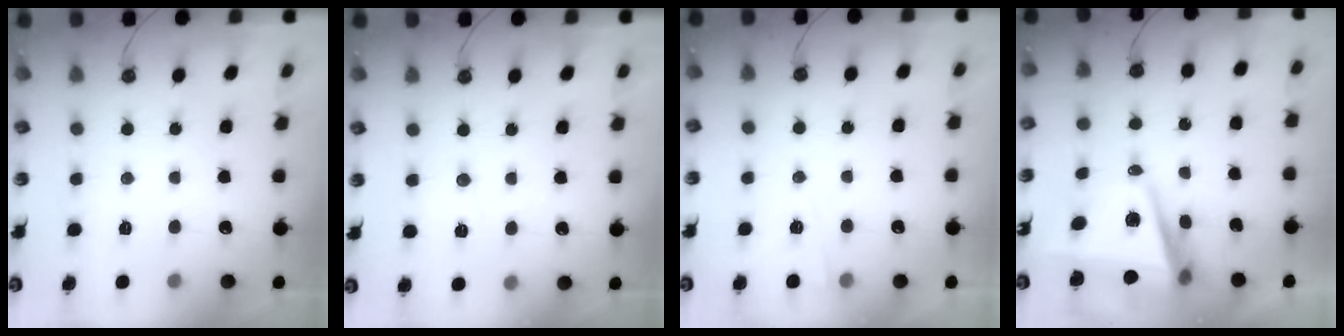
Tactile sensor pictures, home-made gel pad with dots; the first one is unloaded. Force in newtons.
{"total": 4.4, "press": 3.9, "slide": 2.0}
{"total": 2.6, "press": 2.1, "slide": 1.5}
{"total": 7.9, "press": 6.7, "slide": 4.2}